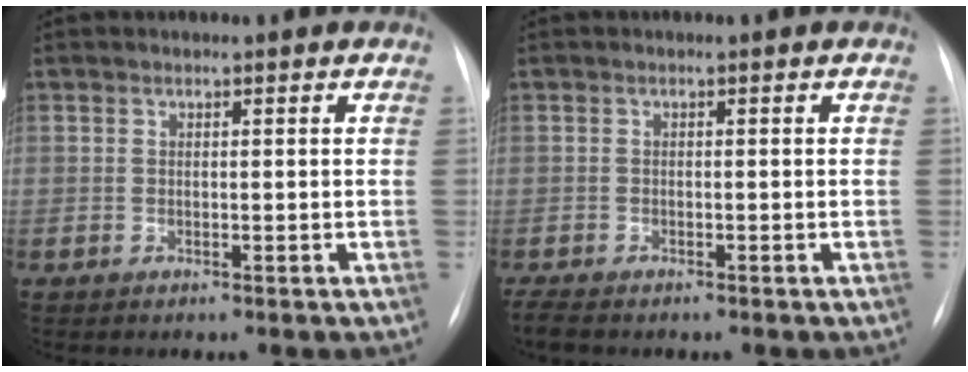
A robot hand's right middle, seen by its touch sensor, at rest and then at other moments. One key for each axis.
{"total": 2.8, "fx": -2.3, "fy": 0.8, "fz": 1.3, "tx": -0.030, "ty": -0.008, "tz": -0.035}